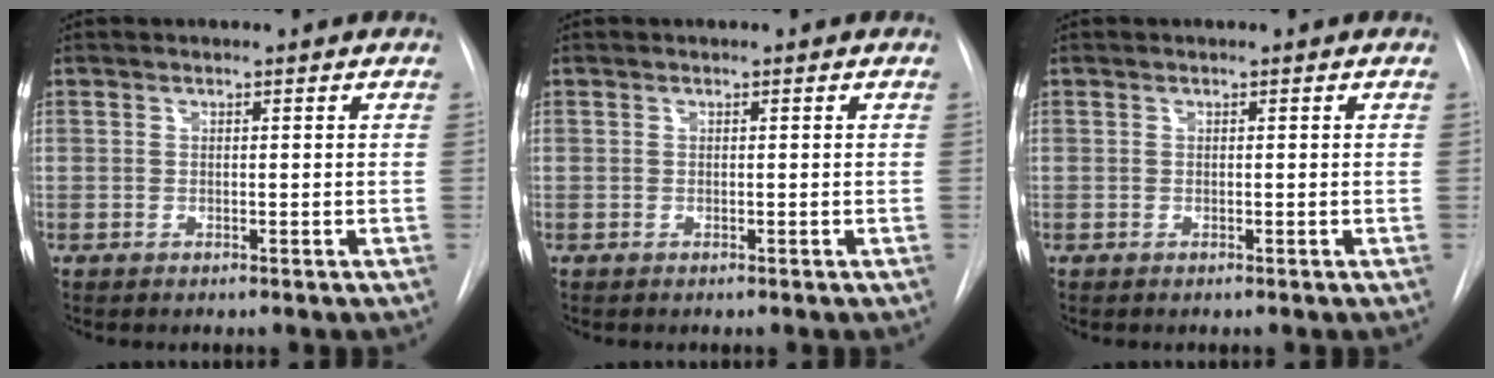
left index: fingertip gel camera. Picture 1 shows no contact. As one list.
[{"total": 0.0}, {"total": 0.0}]